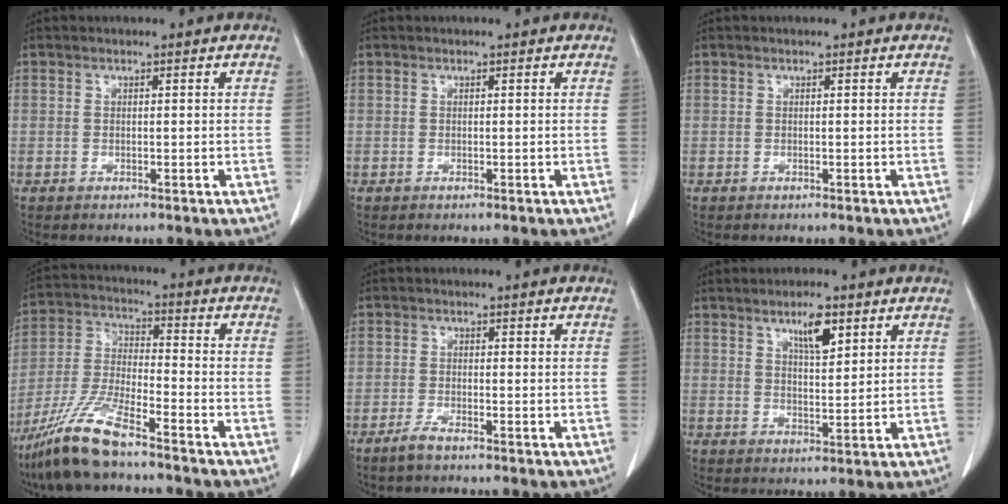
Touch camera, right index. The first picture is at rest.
{"total": 0.0}
{"total": 0.0}
{"total": 11.4, "force": [-8.6, 1.3, 7.4], "torque": [-0.161, -0.021, -0.168]}
{"total": 2.1, "force": [-1.6, 0.3, 1.3], "torque": [-0.032, -0.002, -0.033]}
{"total": 5.4, "force": [3.0, 1.4, 4.3], "torque": [-0.076, -0.001, 0.052]}